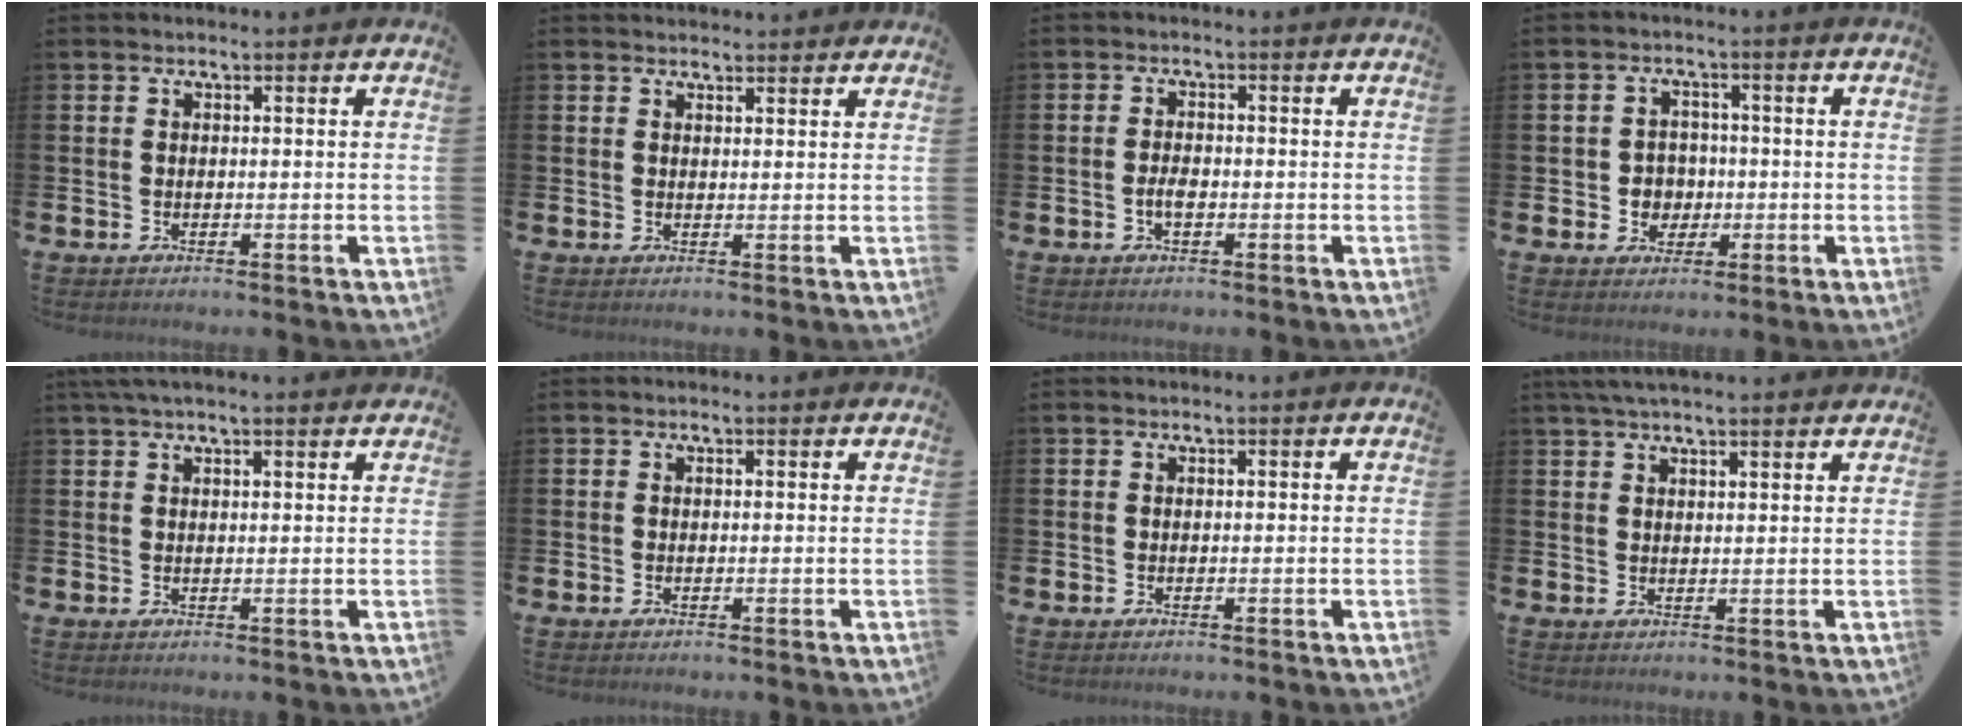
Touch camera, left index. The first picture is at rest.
{"total": 1.7, "force": [1.6, 0.4, 0.1], "torque": [0.005, -0.006, 0.028]}
{"total": 2.1, "force": [-0.6, 1.0, 1.8], "torque": [-0.032, 0.001, -0.012]}
{"total": 3.4, "force": [-0.4, 3.3, 0.9], "torque": [-0.013, 0.000, -0.017]}
{"total": 2.4, "force": [1.9, 0.1, 1.4], "torque": [-0.029, 0.000, 0.035]}
{"total": 0.0}
{"total": 0.0}
{"total": 3.5, "force": [3.1, 0.3, 1.5], "torque": [-0.036, -0.005, 0.057]}